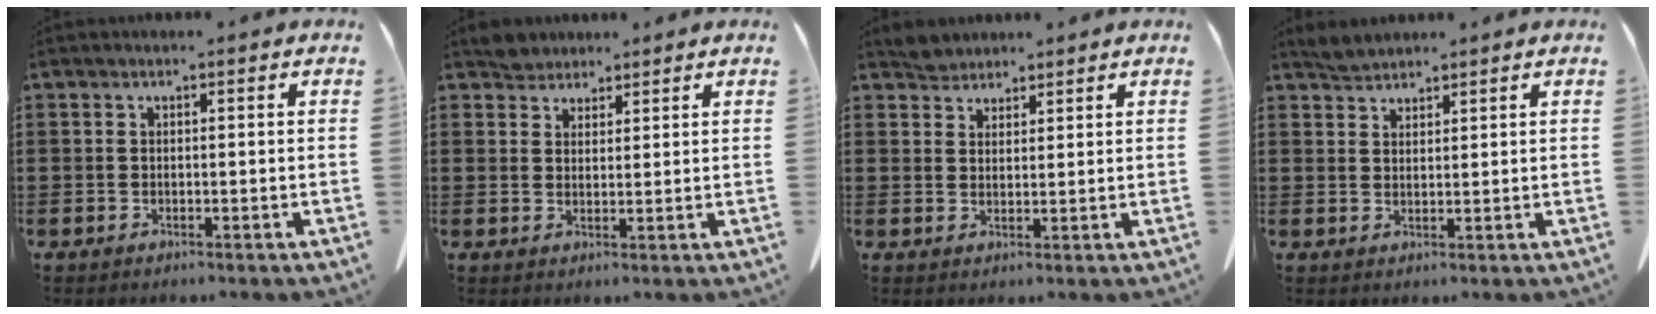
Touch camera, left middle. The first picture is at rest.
{"total": 3.1, "force": [2.9, 1.1, 0.2], "torque": [-0.014, 0.002, 0.058]}
{"total": 2.6, "force": [2.5, 0.8, 0.0], "torque": [-0.009, 0.003, 0.050]}
{"total": 2.2, "force": [2.1, 0.4, 0.3], "torque": [-0.013, 0.001, 0.042]}